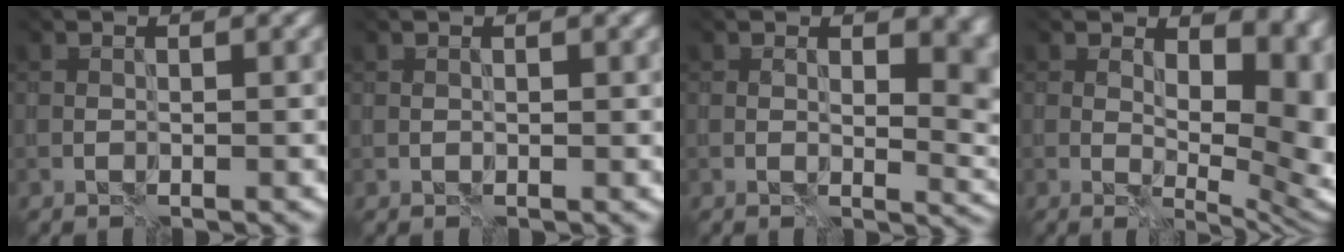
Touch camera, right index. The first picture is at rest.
{"total": 0.0}
{"total": 5.9, "force": [1.3, 3.1, 4.8], "torque": [-0.044, -0.003, 0.018]}
{"total": 10.8, "force": [2.5, 6.1, 8.6], "torque": [-0.068, 0.005, 0.043]}